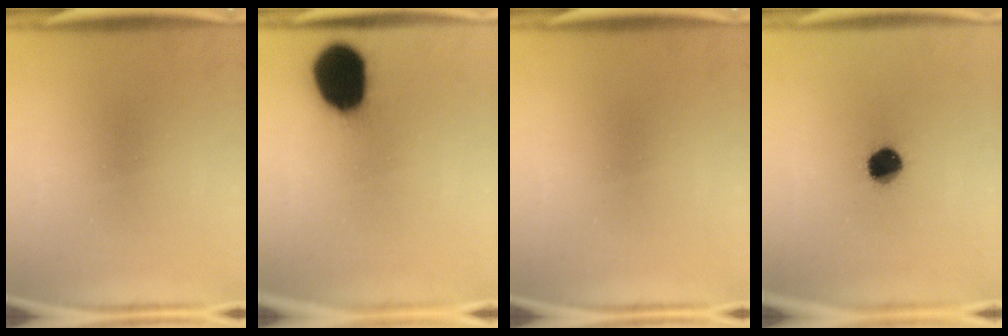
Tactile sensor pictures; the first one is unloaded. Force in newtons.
{"total": 18.8}
{"total": 0.0}
{"total": 7.8}